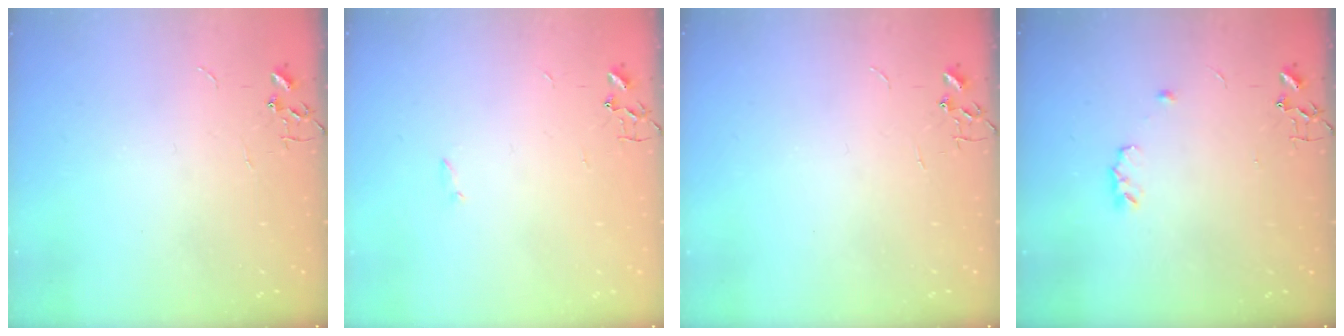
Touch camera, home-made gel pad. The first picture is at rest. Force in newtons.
{"total": 1.3, "press": 1.3, "slide": 0.3}
{"total": 0.0}
{"total": 5.0, "press": 5.0, "slide": 0.8}